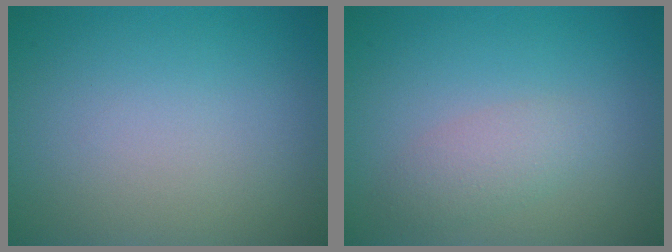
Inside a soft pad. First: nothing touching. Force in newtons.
{"total": 2.1, "press": 2.1, "slide": 0.0}